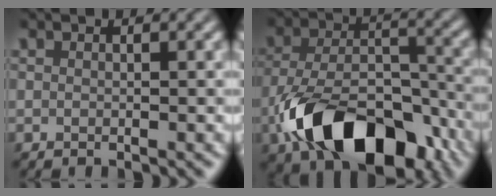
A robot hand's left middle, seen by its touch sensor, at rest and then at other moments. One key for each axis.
{"total": 11.0, "fx": -6.2, "fy": 5.7, "fz": 7.2, "tx": -0.138, "ty": -0.008, "tz": -0.108}